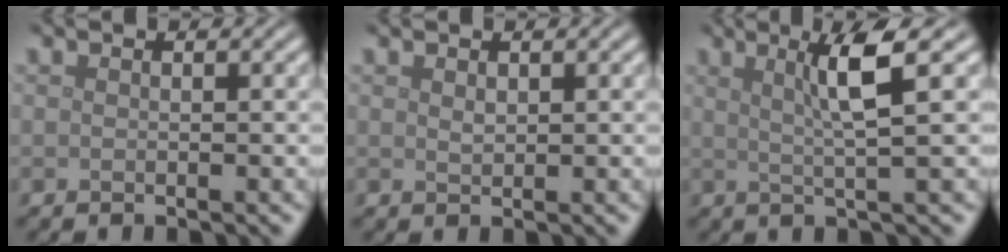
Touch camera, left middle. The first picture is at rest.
{"total": 0.6, "force": [0.3, 0.3, 0.4], "torque": [-0.010, -0.001, 0.008]}
{"total": 4.2, "force": [1.3, 0.3, 4.0], "torque": [-0.068, 0.004, 0.024]}